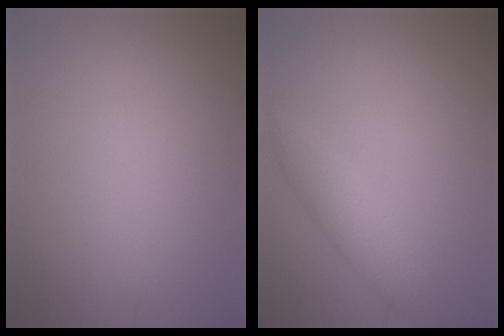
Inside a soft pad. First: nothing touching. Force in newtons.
{"total": 2.5, "press": 2.5, "slide": 0.2}